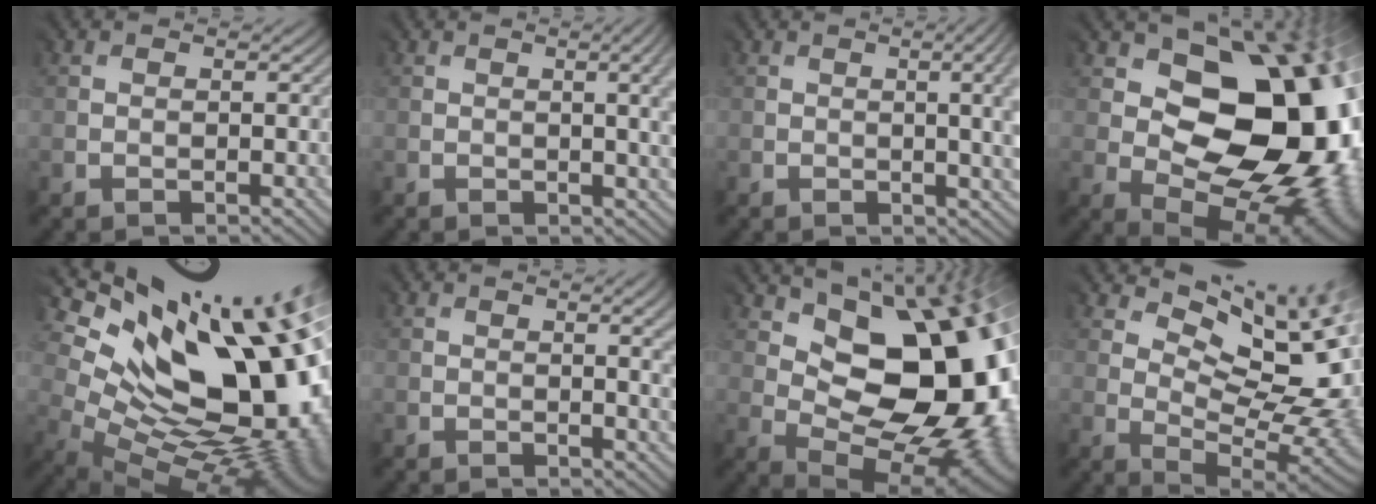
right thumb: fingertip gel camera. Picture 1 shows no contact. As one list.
[{"total": 4.9, "force": [-0.3, 1.4, 4.7], "torque": [-0.024, 0.011, -0.010]}, {"total": 6.5, "force": [-0.8, 2.0, 6.1], "torque": [-0.029, 0.017, -0.017]}, {"total": 17.9, "force": [0.5, 12.0, 13.2], "torque": [-0.151, -0.020, 0.038]}, {"total": 17.5, "force": [4.5, 10.1, 13.6], "torque": [-0.201, -0.001, 0.111]}, {"total": 5.0, "force": [0.0, 1.9, 4.6], "torque": [-0.035, 0.008, -0.005]}, {"total": 17.3, "force": [1.9, 10.3, 13.8], "torque": [-0.149, 0.003, 0.054]}, {"total": 11.1, "force": [4.3, 5.4, 8.6], "torque": [-0.128, 0.007, 0.076]}]